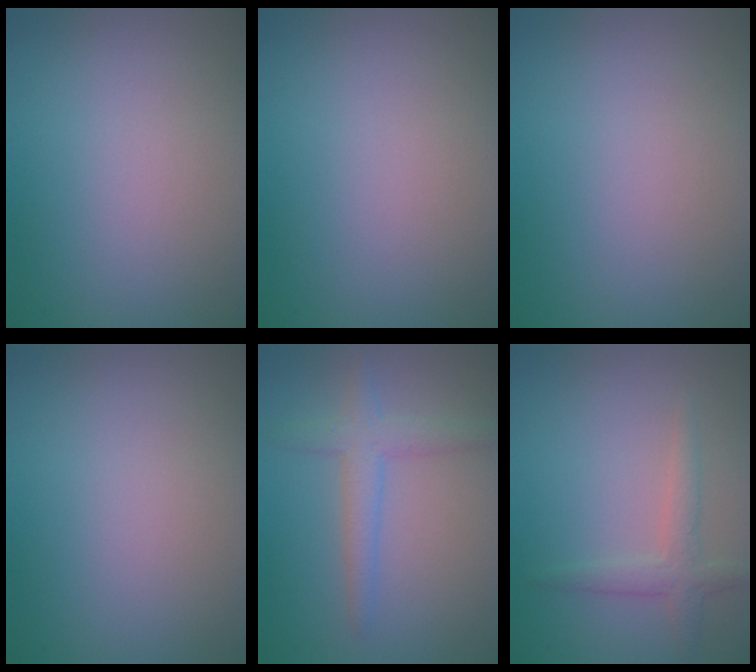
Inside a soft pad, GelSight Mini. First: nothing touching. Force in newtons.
{"total": 0.0}
{"total": 0.0}
{"total": 0.0}
{"total": 2.8, "press": 2.8, "slide": 0.1}
{"total": 2.1, "press": 2.1, "slide": 0.1}